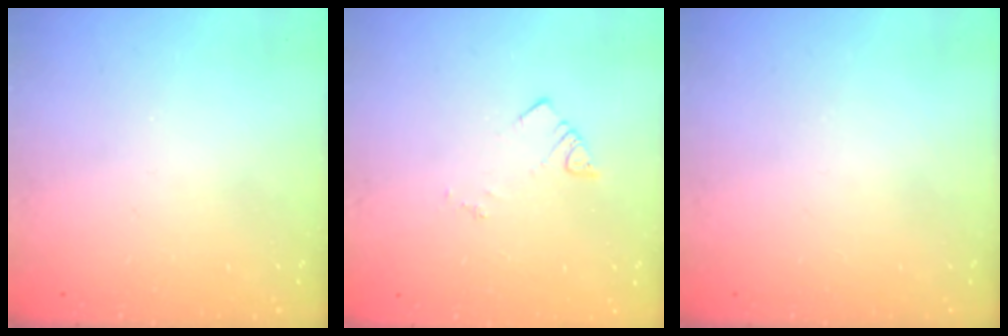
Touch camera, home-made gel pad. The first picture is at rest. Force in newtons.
{"total": 2.1, "press": 2.0, "slide": 0.4}
{"total": 0.0}